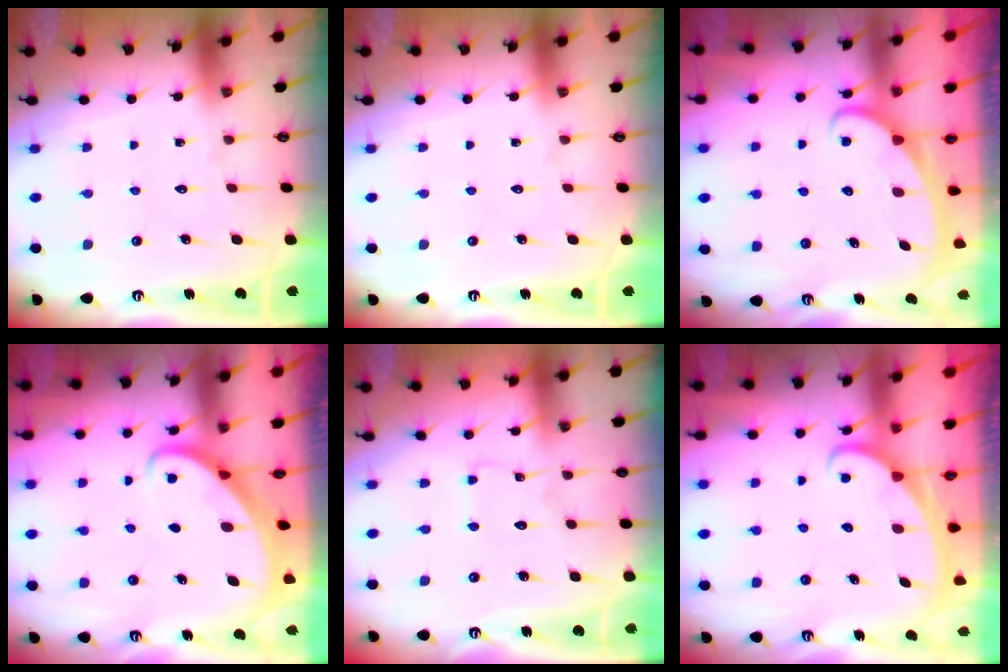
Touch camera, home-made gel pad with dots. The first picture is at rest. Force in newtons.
{"total": 0.0}
{"total": 2.5, "press": 2.5, "slide": 0.4}
{"total": 2.2, "press": 2.2, "slide": 0.3}
{"total": 2.4, "press": 2.4, "slide": 0.2}
{"total": 1.9, "press": 1.9, "slide": 0.1}